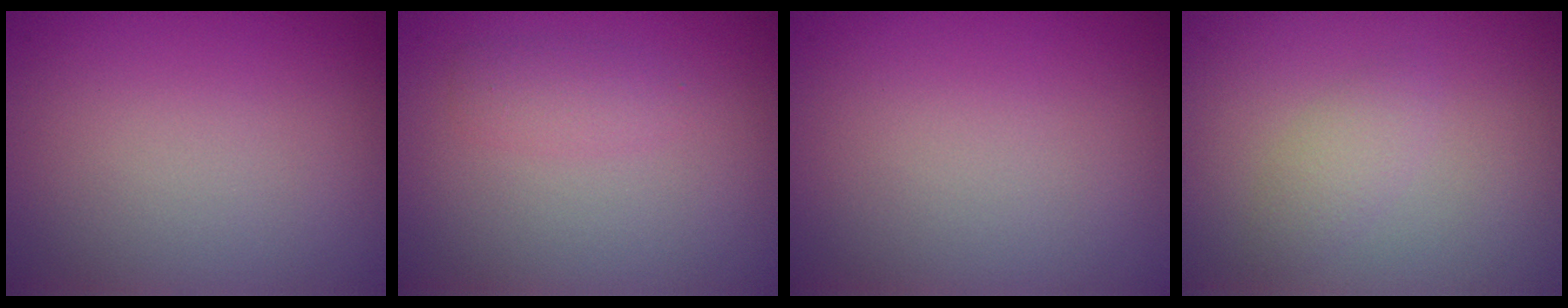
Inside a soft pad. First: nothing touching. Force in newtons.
{"total": 1.5, "press": 1.4, "slide": 0.1}
{"total": 0.0}
{"total": 1.4, "press": 1.4, "slide": 0.1}